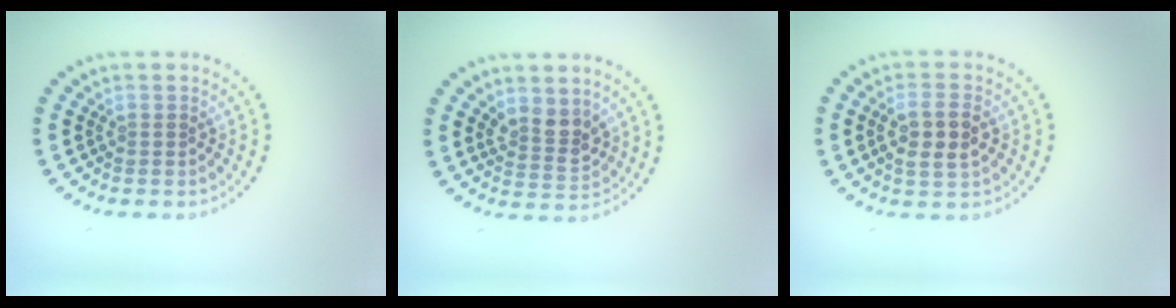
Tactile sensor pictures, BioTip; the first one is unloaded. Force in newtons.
{"total": 2.8, "press": 2.5, "slide": 1.2}
{"total": 3.2, "press": 3.2, "slide": 0.8}